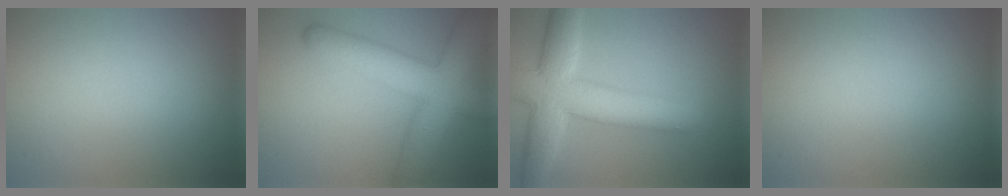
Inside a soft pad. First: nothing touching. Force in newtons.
{"total": 8.5, "press": 8.5, "slide": 0.4}
{"total": 8.3, "press": 8.3, "slide": 0.4}
{"total": 0.0}